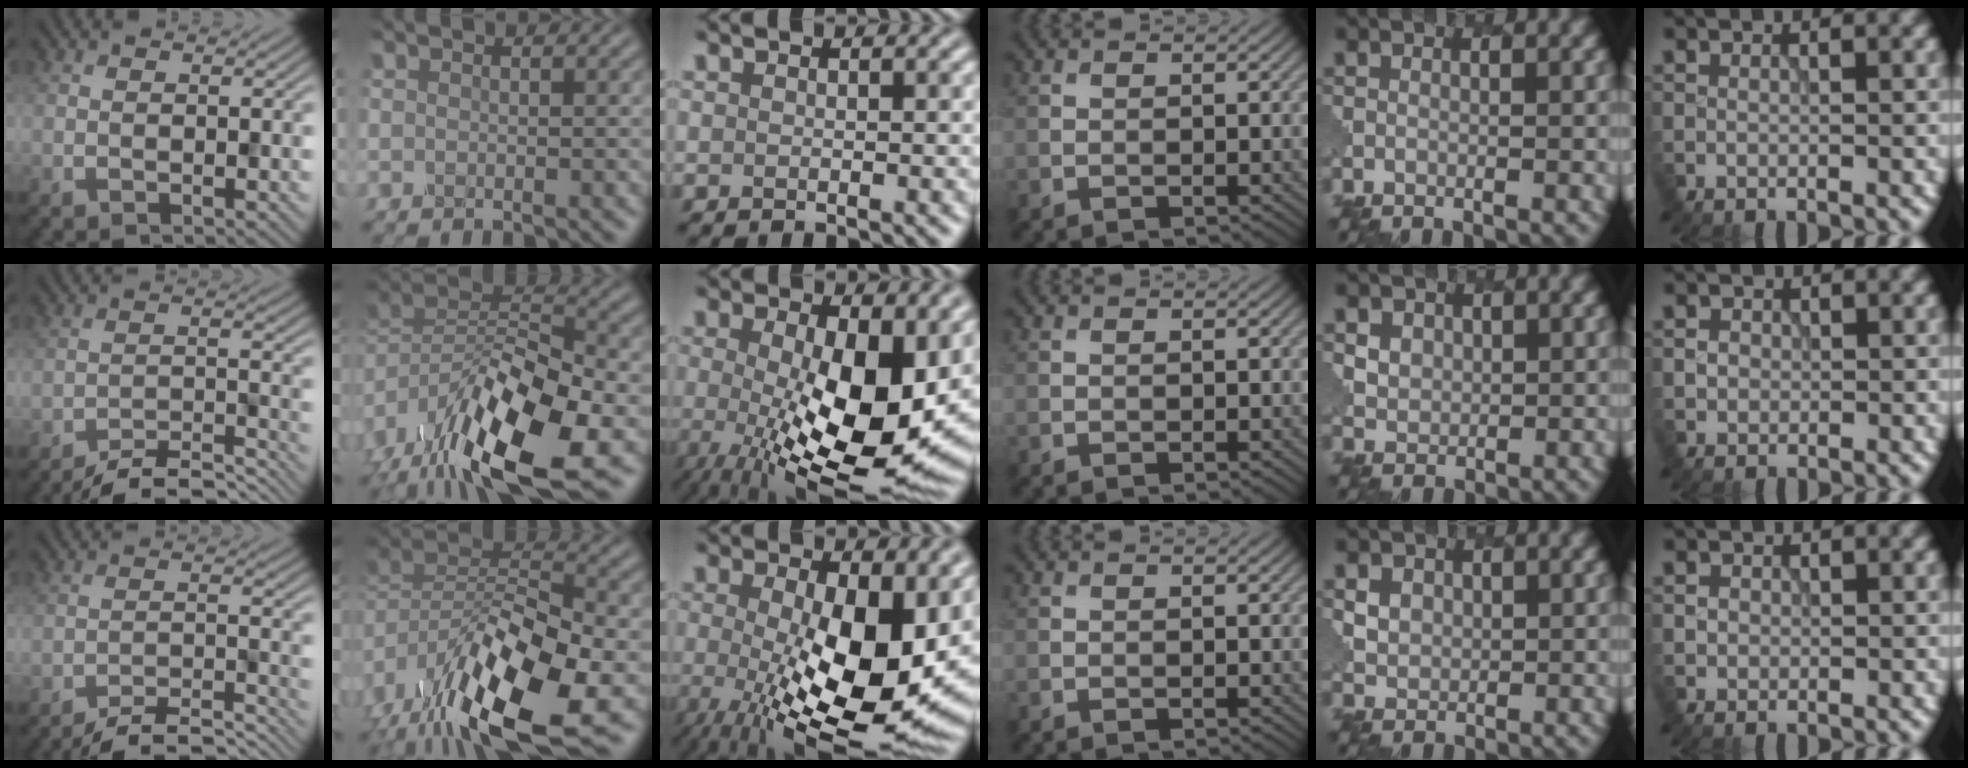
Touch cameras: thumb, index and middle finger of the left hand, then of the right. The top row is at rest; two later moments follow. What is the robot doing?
{"motion": "dispense", "object": "glue stick"}